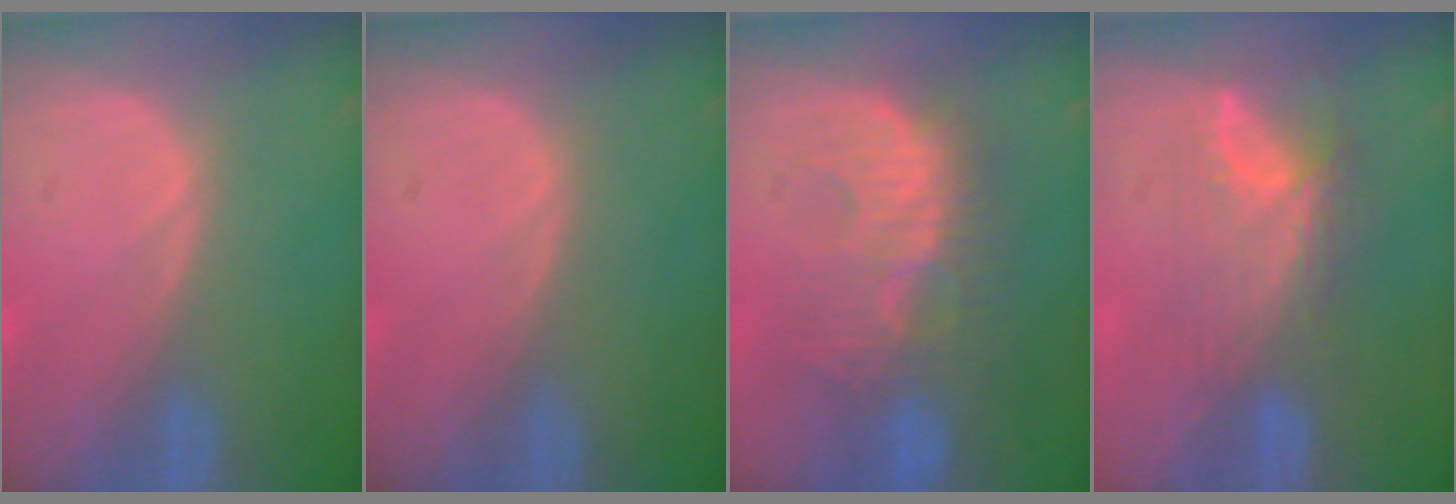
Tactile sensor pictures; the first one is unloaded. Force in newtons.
{"total": 0.0}
{"total": 9.6, "press": 9.3, "slide": 2.2}
{"total": 8.0, "press": 6.6, "slide": 4.4}